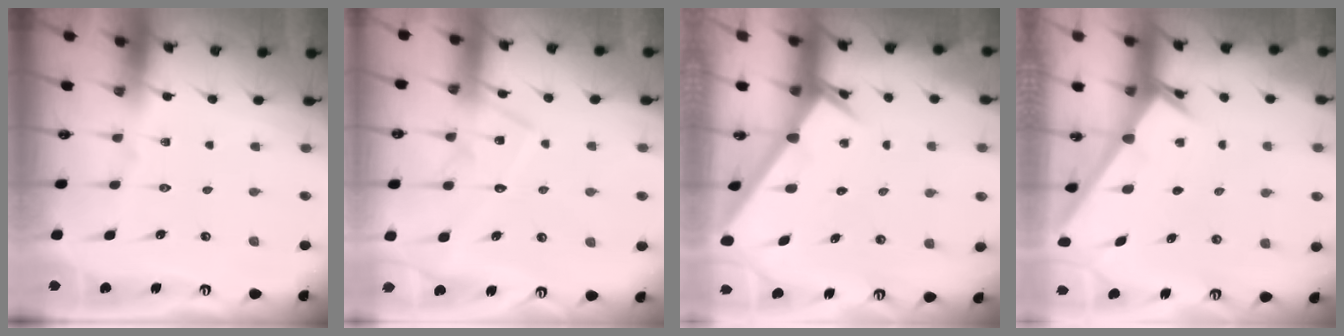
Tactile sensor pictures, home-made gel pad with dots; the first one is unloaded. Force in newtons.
{"total": 12.3, "press": 12.3, "slide": 1.0}
{"total": 2.6, "press": 2.6, "slide": 0.2}
{"total": 2.4, "press": 2.4, "slide": 0.2}